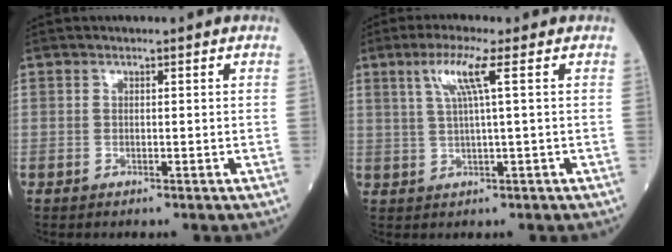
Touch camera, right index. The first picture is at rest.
{"total": 5.3, "force": [2.1, -0.6, 4.9], "torque": [-0.100, 0.007, 0.042]}